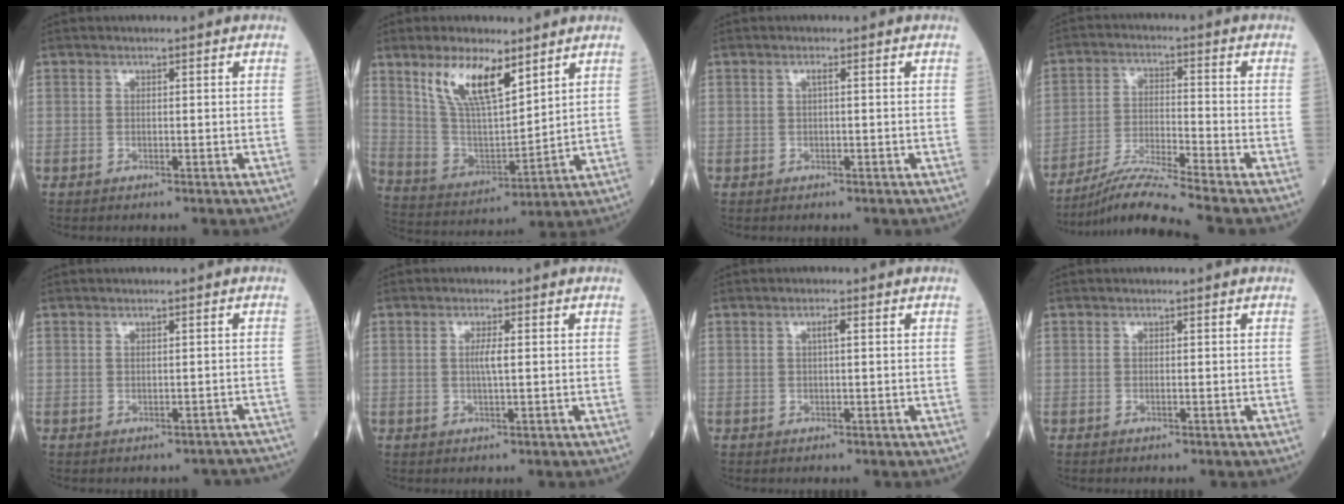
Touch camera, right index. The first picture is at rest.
{"total": 11.9, "force": [7.4, 3.4, 8.7], "torque": [-0.174, 0.006, 0.152]}
{"total": 0.6, "force": [0.2, -0.1, 0.6], "torque": [-0.011, 0.001, 0.005]}
{"total": 9.0, "force": [-7.7, -2.3, 3.9], "torque": [-0.077, -0.022, -0.142]}
{"total": 4.0, "force": [-3.6, 1.7, 0.5], "torque": [0.003, 0.012, -0.029]}
{"total": 2.0, "force": [0.2, -0.1, 2.0], "torque": [-0.040, 0.000, 0.004]}
{"total": 1.1, "force": [0.3, 0.0, 1.1], "torque": [-0.022, 0.003, 0.007]}
{"total": 0.0}